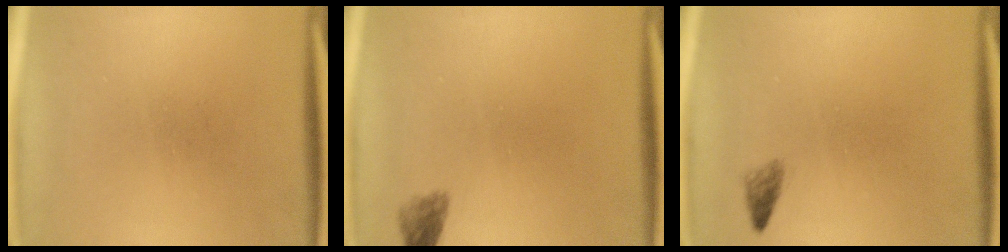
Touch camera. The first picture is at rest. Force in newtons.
{"total": 1.7}
{"total": 1.1}